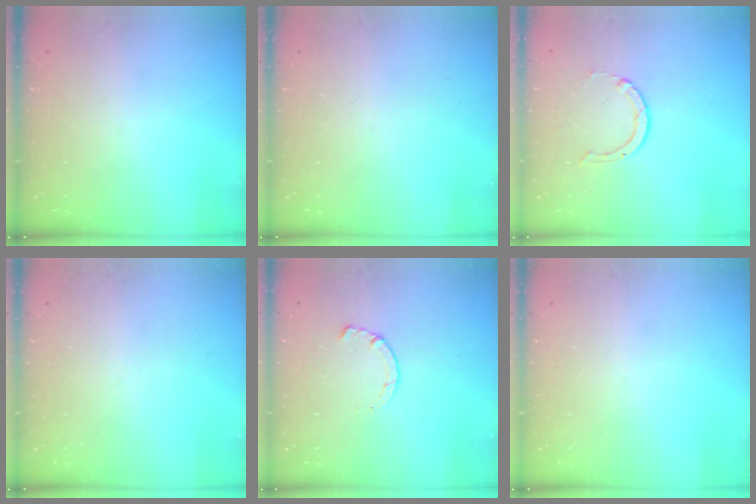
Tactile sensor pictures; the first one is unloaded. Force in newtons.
{"total": 0.0}
{"total": 2.0, "press": 2.0, "slide": 0.2}
{"total": 0.0}
{"total": 1.8, "press": 1.7, "slide": 0.3}
{"total": 0.0}